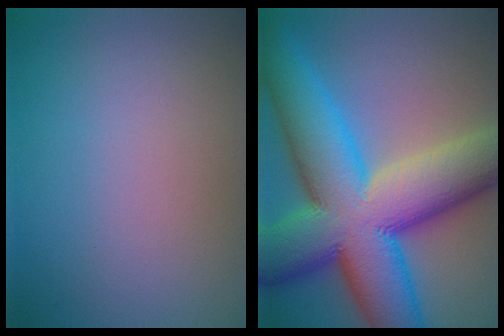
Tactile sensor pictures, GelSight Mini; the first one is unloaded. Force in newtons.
{"total": 18.0, "press": 18.0, "slide": 0.6}